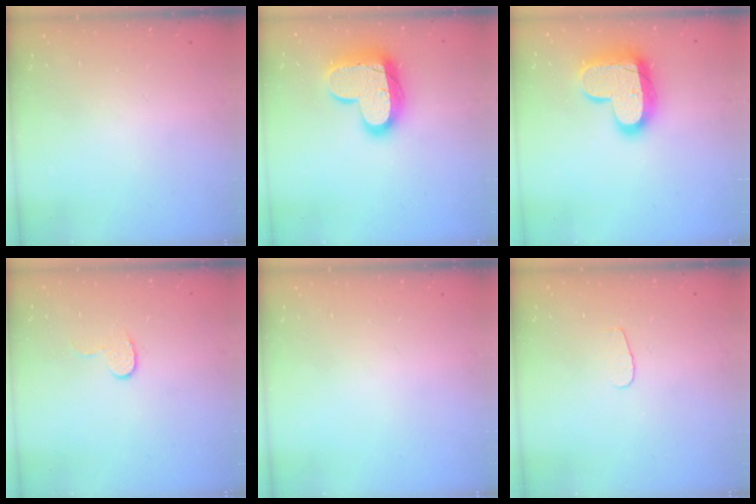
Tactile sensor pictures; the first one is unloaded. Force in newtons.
{"total": 18.5, "press": 18.5, "slide": 1.4}
{"total": 18.0, "press": 18.0, "slide": 1.3}
{"total": 6.2, "press": 6.1, "slide": 0.6}
{"total": 0.0}
{"total": 3.1, "press": 3.1, "slide": 0.3}